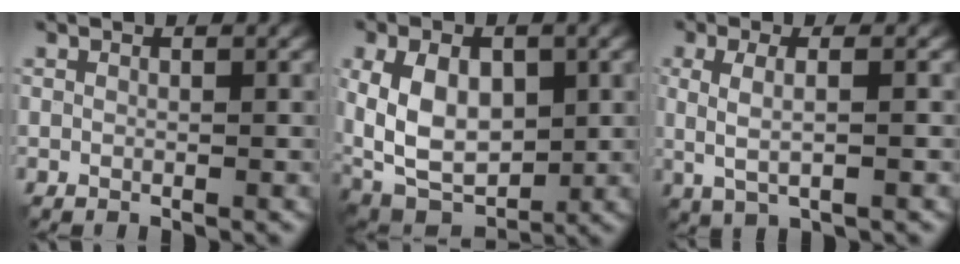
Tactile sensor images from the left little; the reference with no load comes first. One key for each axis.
{"total": 9.7, "fx": 0.6, "fy": 6.4, "fz": 7.3, "tx": -0.156, "ty": -0.004, "tz": 0.012}
{"total": 2.8, "fx": 0.2, "fy": 0.9, "fz": 2.7, "tx": -0.053, "ty": 0.000, "tz": 0.005}